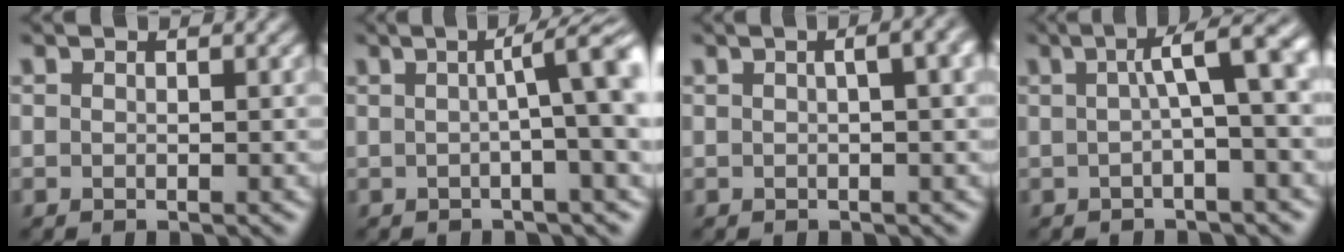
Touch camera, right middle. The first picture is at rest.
{"total": 9.6, "force": [1.3, 2.5, 9.2], "torque": [-0.094, 0.017, 0.009]}
{"total": 7.4, "force": [2.5, 3.5, 6.1], "torque": [-0.027, 0.037, 0.003]}
{"total": 7.2, "force": [0.9, 1.9, 6.9], "torque": [-0.075, 0.022, 0.007]}